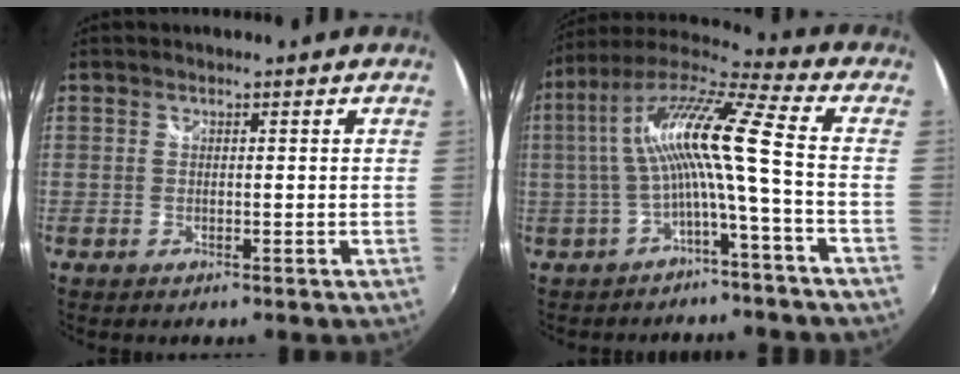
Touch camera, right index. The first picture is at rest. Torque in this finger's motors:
{"motor_torque": [1.12, -0.64, 0.98, 0.21]}